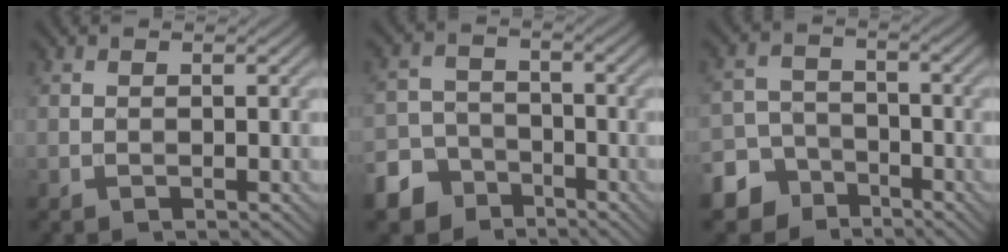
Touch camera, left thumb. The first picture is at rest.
{"total": 6.8, "force": [-4.7, 4.5, 1.9], "torque": [-0.037, -0.009, -0.102]}
{"total": 7.1, "force": [-4.9, 4.8, 1.6], "torque": [-0.027, -0.010, -0.105]}